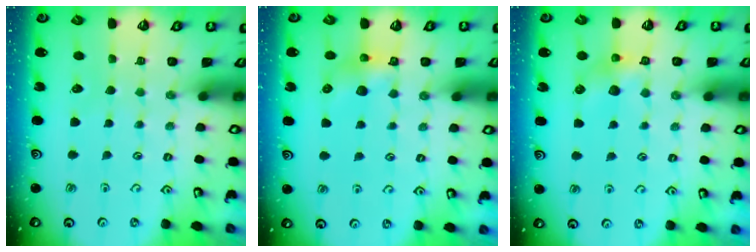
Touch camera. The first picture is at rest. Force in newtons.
{"total": 7.8, "press": 7.8, "slide": 0.5}
{"total": 6.2, "press": 6.2, "slide": 0.2}